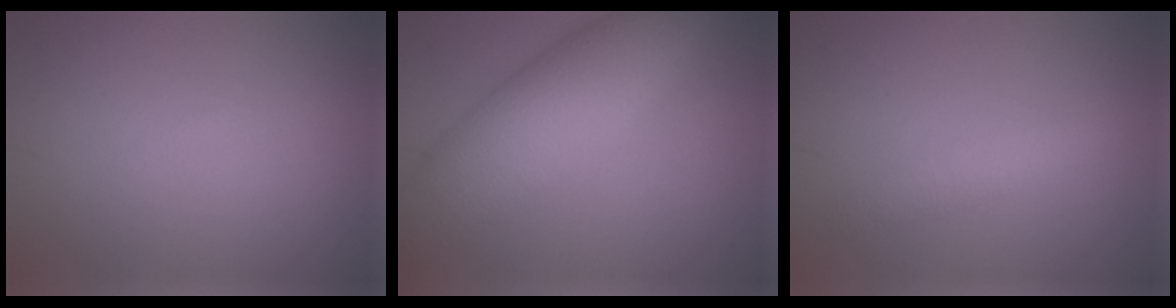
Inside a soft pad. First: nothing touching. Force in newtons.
{"total": 8.0, "press": 8.0, "slide": 0.2}
{"total": 2.1, "press": 2.1, "slide": 0.1}